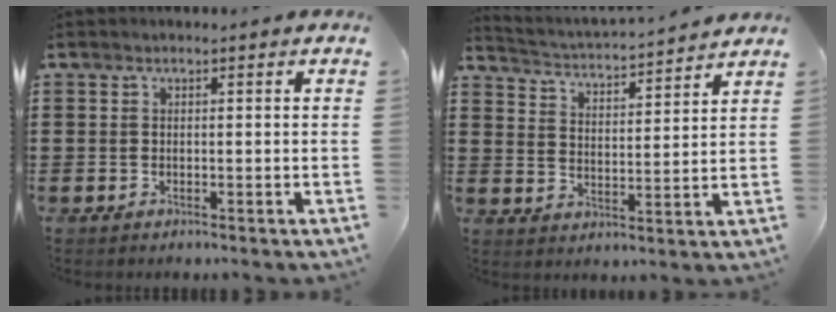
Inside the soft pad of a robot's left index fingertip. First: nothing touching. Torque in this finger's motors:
{"motor_torque": [2.14, 0.00, 0.01, -0.01]}